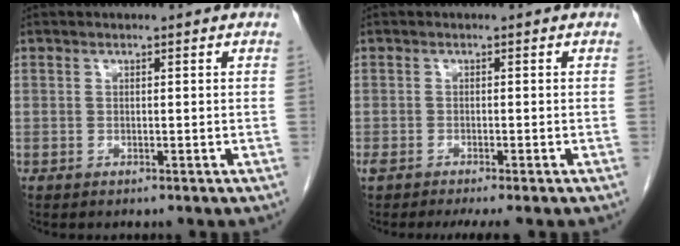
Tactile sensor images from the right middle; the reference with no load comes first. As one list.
[{"total": 5.2, "force": [-4.1, 0.6, 3.1], "torque": [-0.046, -0.008, -0.064]}]